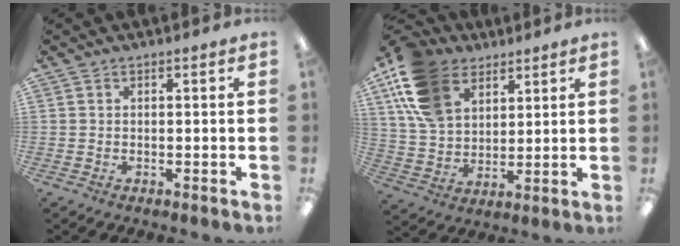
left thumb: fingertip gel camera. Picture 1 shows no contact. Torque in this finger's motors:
{"motor_torque": [0.27, 0.33, 1.48, -1.29, 0.24]}